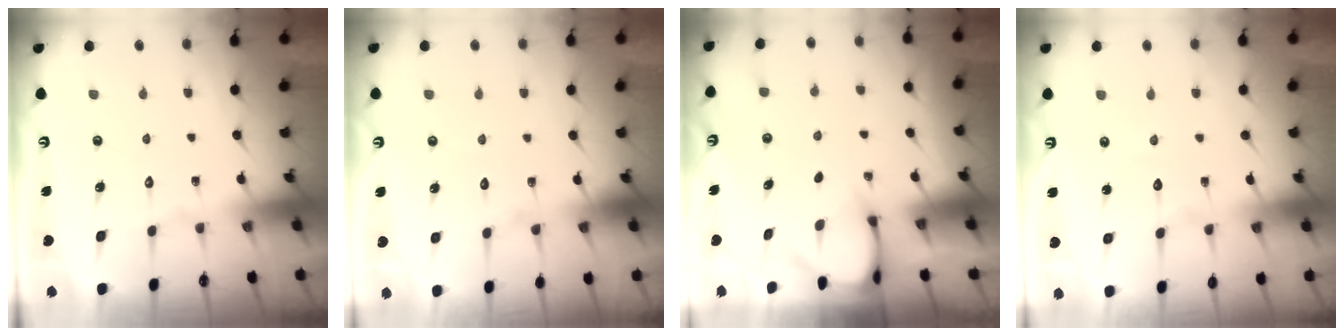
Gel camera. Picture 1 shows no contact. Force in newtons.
{"total": 4.2, "press": 4.2, "slide": 0.5}
{"total": 3.4, "press": 3.4, "slide": 0.3}
{"total": 3.4, "press": 3.4, "slide": 0.3}